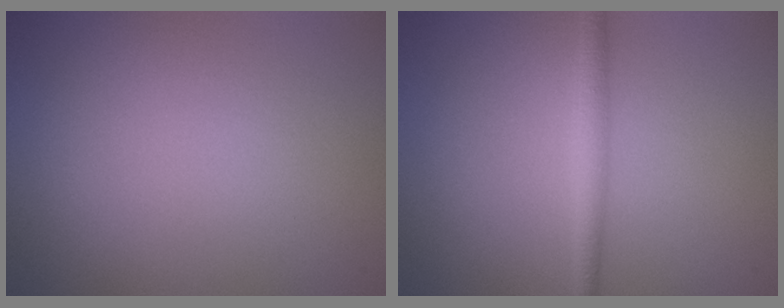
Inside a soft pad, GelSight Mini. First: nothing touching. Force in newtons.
{"total": 2.0, "press": 2.0, "slide": 0.0}